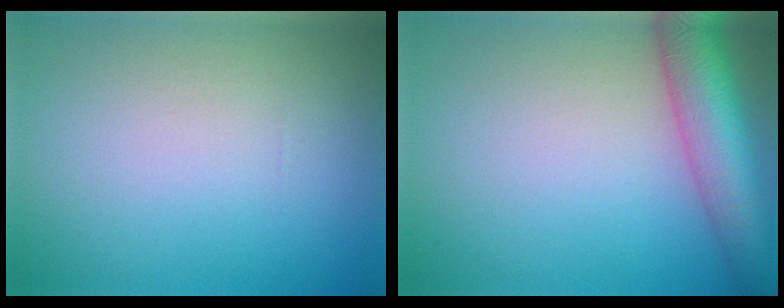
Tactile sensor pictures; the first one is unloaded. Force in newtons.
{"total": 8.2, "press": 8.2, "slide": 0.3}